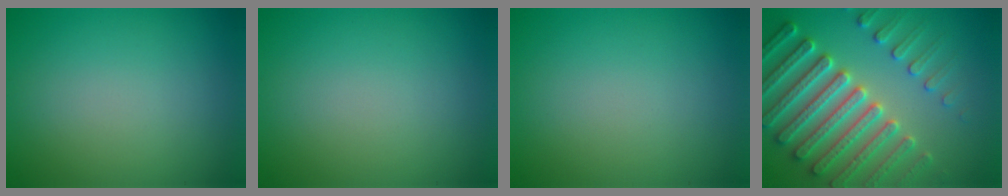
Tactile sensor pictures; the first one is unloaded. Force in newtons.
{"total": 0.0}
{"total": 0.0}
{"total": 7.4, "press": 7.2, "slide": 2.0}